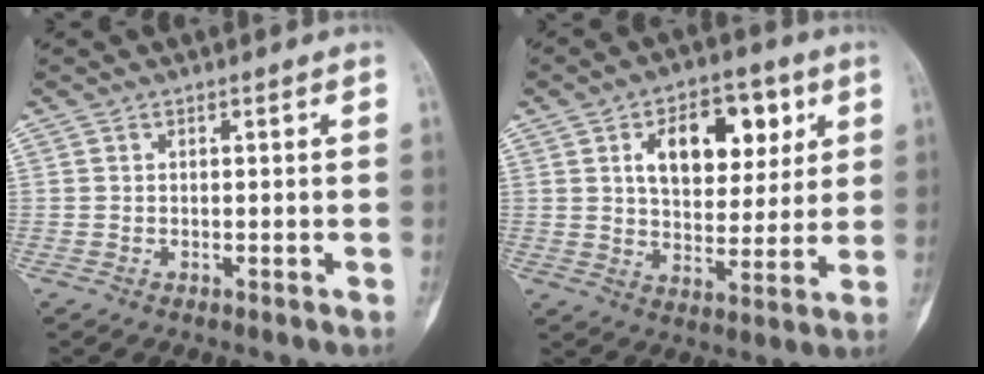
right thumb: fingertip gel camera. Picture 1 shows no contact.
{"total": 15.1, "force": [5.4, 9.0, 10.9], "torque": [-0.118, -0.009, 0.087]}